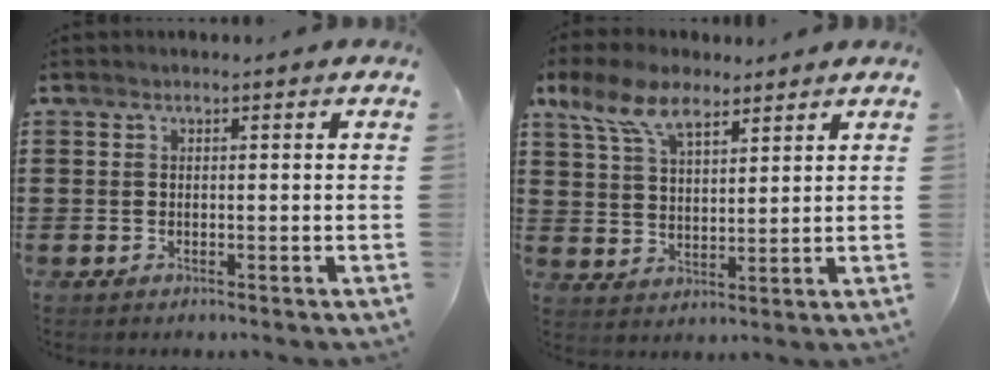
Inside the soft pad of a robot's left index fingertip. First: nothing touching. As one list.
[{"total": 8.6, "force": [6.1, 3.6, 4.9], "torque": [-0.117, -0.004, 0.113]}]